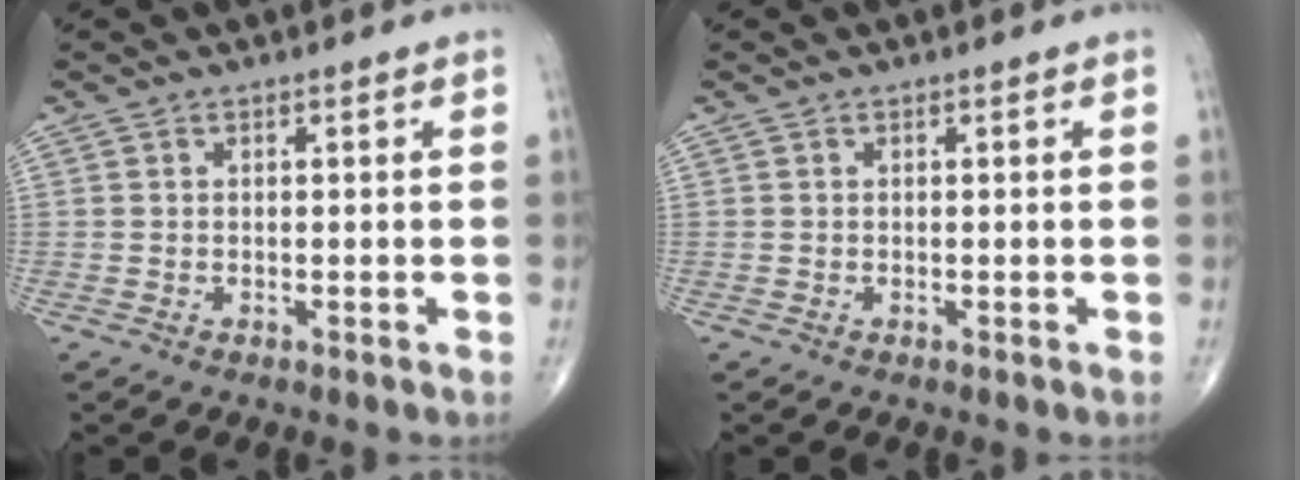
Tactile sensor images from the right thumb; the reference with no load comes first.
{"total": 0.0}